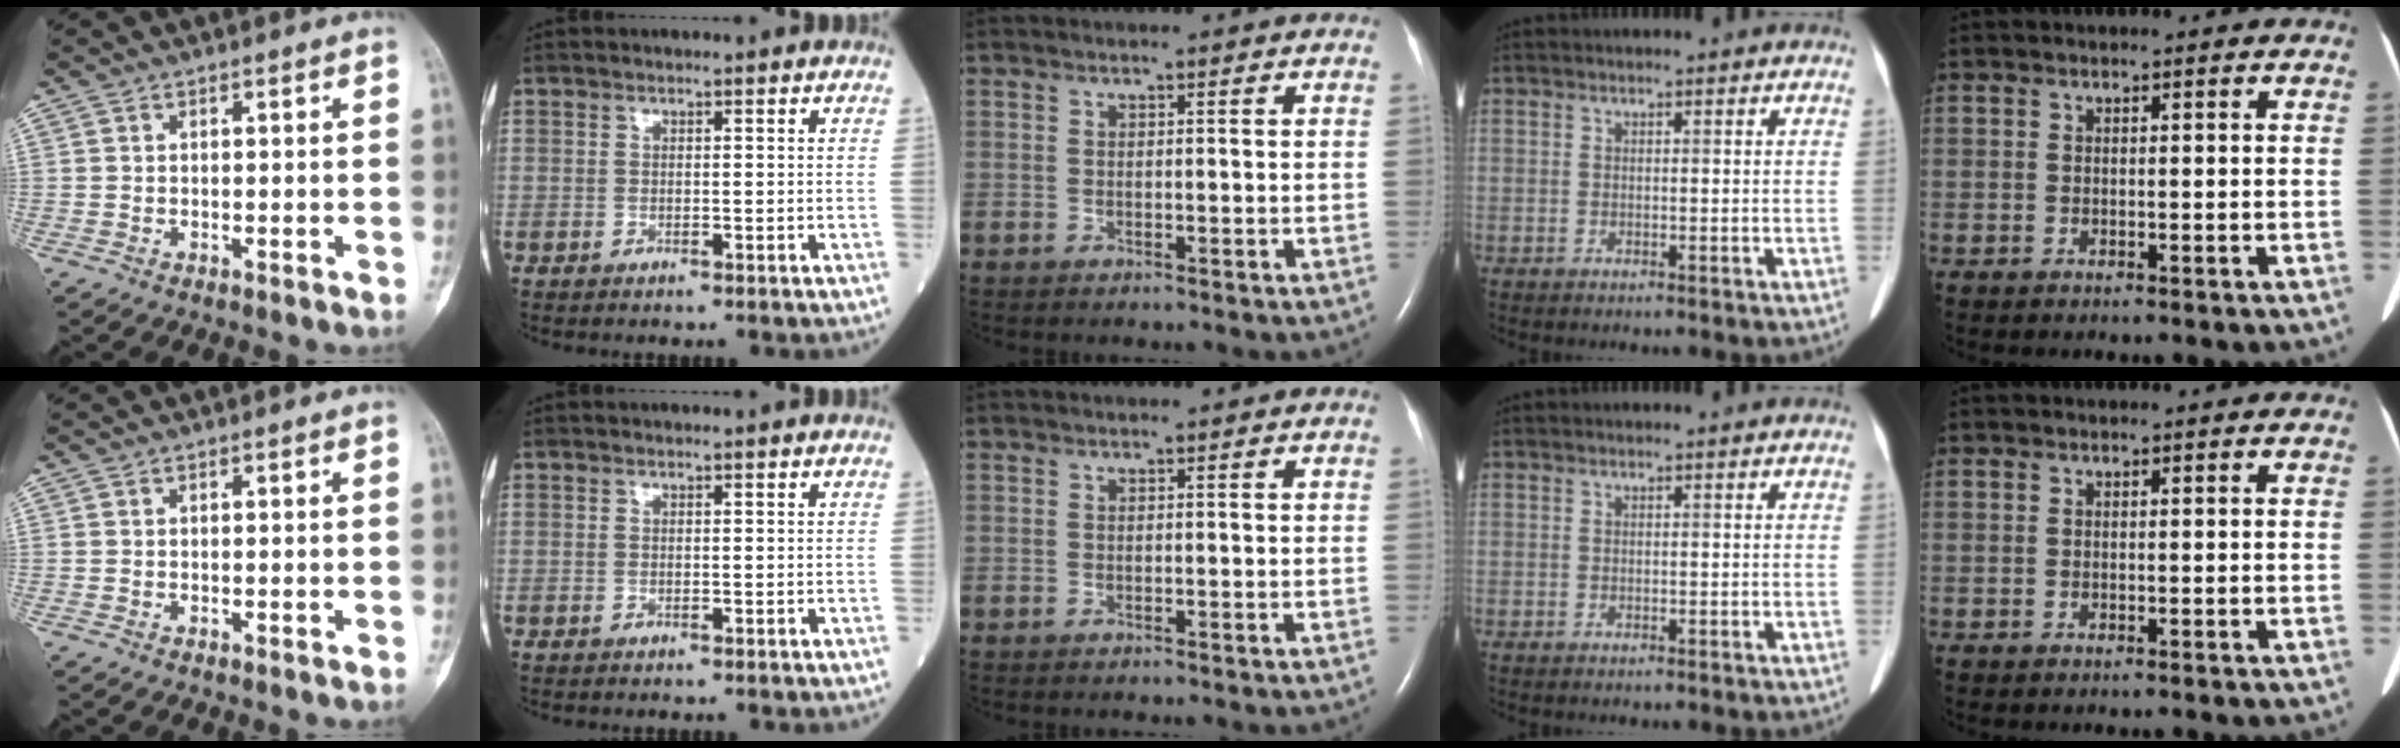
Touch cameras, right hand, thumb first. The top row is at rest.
{}